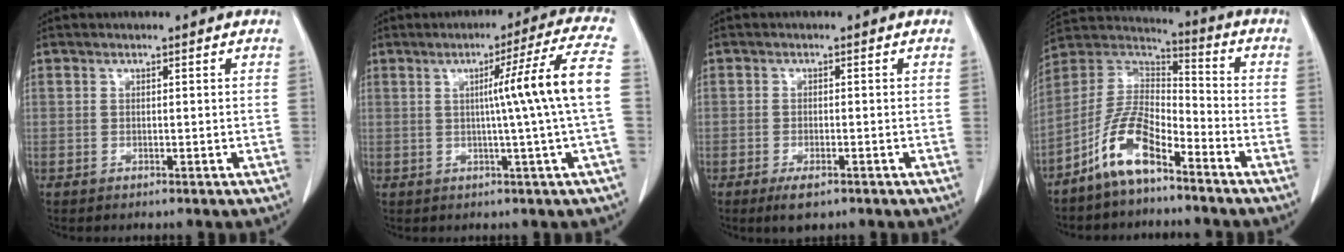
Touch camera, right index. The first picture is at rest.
{"total": 11.1, "force": [0.4, -2.6, 10.7], "torque": [-0.144, 0.006, 0.006]}
{"total": 3.2, "force": [-1.9, 1.0, 2.3], "torque": [-0.043, -0.003, -0.026]}
{"total": 10.7, "force": [-6.9, 3.5, 7.4], "torque": [-0.162, 0.017, -0.134]}